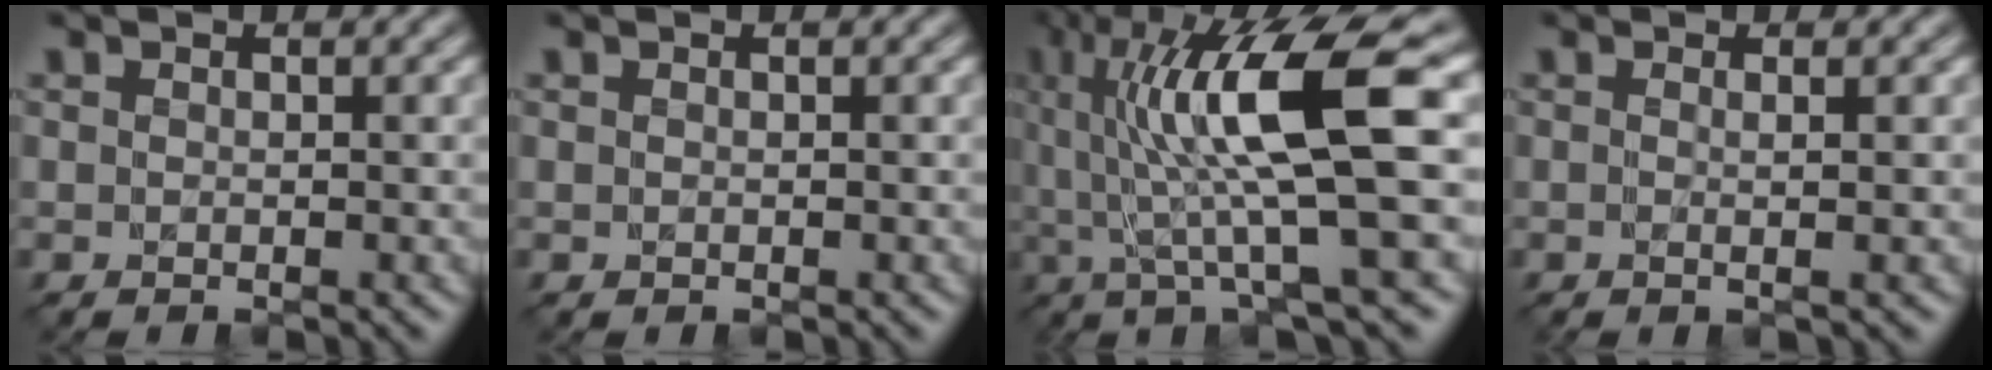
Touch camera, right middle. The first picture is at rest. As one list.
[{"total": 0.0}, {"total": 12.0, "force": [2.5, 2.3, 11.5], "torque": [-0.187, 0.011, 0.046]}, {"total": 1.2, "force": [0.2, 0.4, 1.1], "torque": [-0.016, 0.001, -0.013]}]